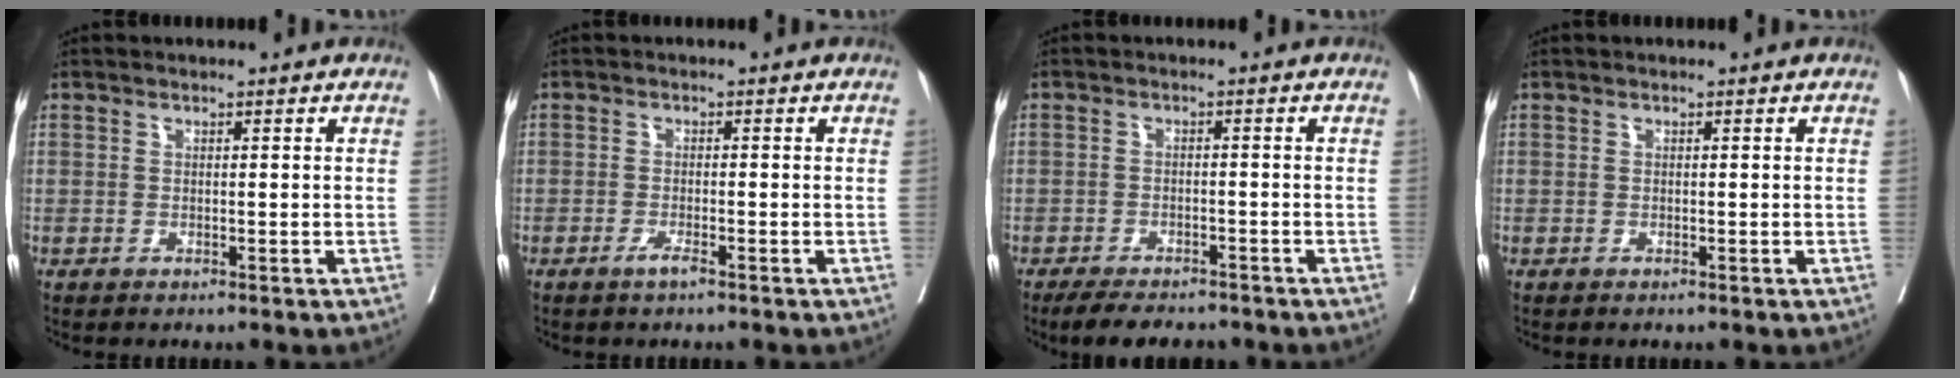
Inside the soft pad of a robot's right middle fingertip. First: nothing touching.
{"total": 1.7, "force": [-1.2, 0.0, 1.2], "torque": [-0.023, -0.002, -0.022]}
{"total": 6.8, "force": [-5.9, 2.2, 2.6], "torque": [-0.034, -0.007, -0.089]}
{"total": 0.0}